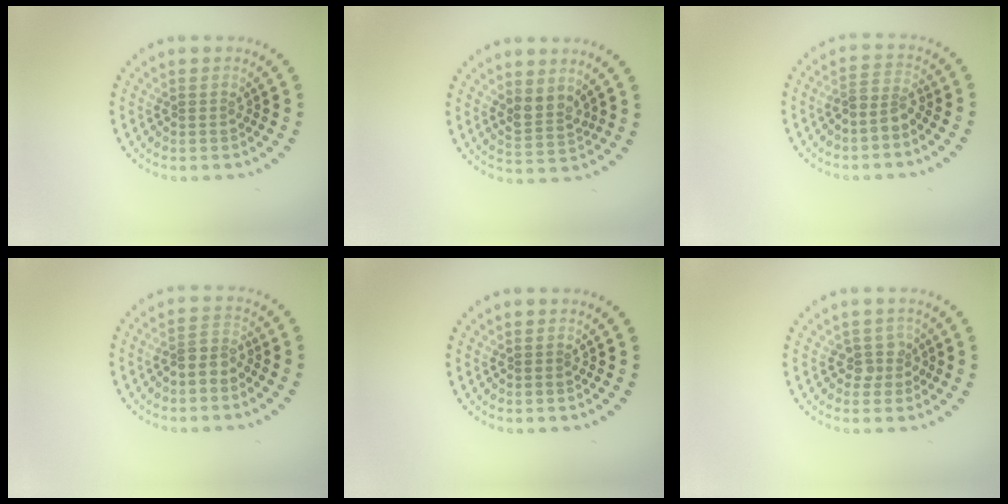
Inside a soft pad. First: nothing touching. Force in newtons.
{"total": 2.4, "press": 2.1, "slide": 1.2}
{"total": 2.2, "press": 1.6, "slide": 1.5}
{"total": 2.2, "press": 1.8, "slide": 1.3}
{"total": 0.0}
{"total": 1.8, "press": 1.4, "slide": 1.2}